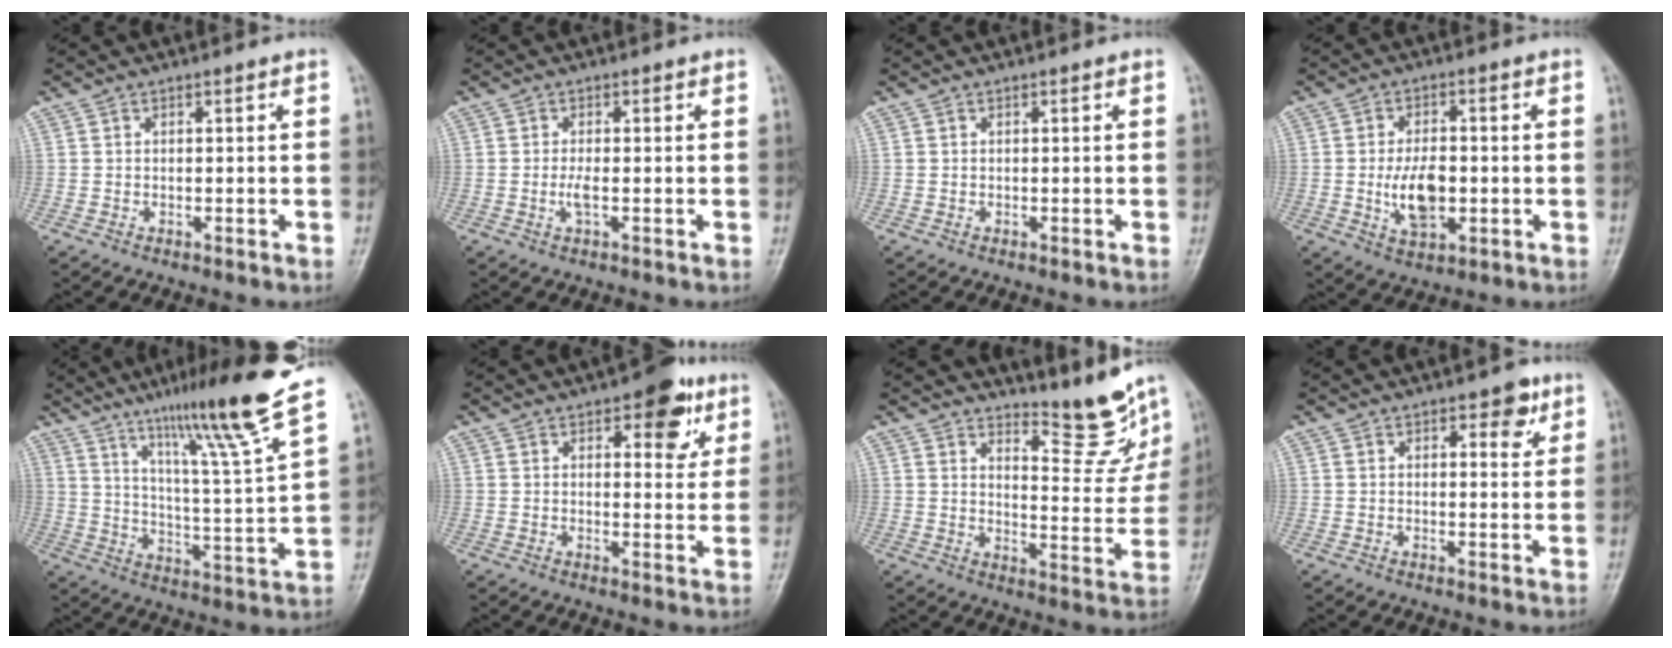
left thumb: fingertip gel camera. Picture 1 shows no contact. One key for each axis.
{"total": 2.1, "fx": -0.4, "fy": 0.6, "fz": 2.0, "tx": -0.045, "ty": -0.003, "tz": -0.011}
{"total": 0.0}
{"total": 8.5, "fx": -1.1, "fy": 4.8, "fz": 6.9, "tx": -0.111, "ty": 0.000, "tz": -0.016}
{"total": 18.3, "fx": 13.5, "fy": -0.7, "fz": 12.4, "tx": -0.180, "ty": -0.080, "tz": 0.209}
{"total": 9.1, "fx": 4.4, "fy": 4.4, "fz": 6.6, "tx": -0.049, "ty": -0.015, "tz": 0.051}
{"total": 10.6, "fx": 9.4, "fy": 2.4, "fz": 4.1, "tx": -0.030, "ty": -0.088, "tz": 0.137}
{"total": 4.8, "fx": 2.5, "fy": 2.4, "fz": 3.3, "tx": -0.021, "ty": -0.011, "tz": 0.028}